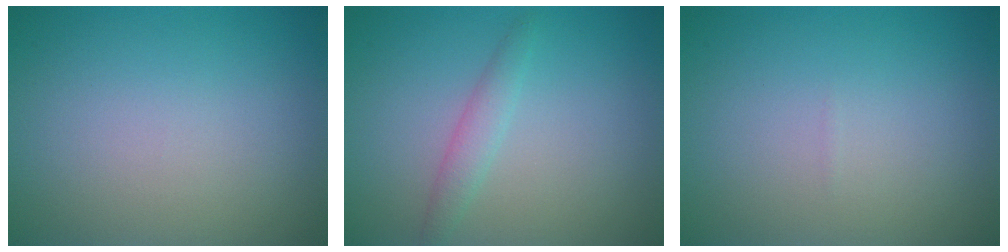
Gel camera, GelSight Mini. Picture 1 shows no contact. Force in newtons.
{"total": 1.6, "press": 1.6, "slide": 0.1}
{"total": 0.0}